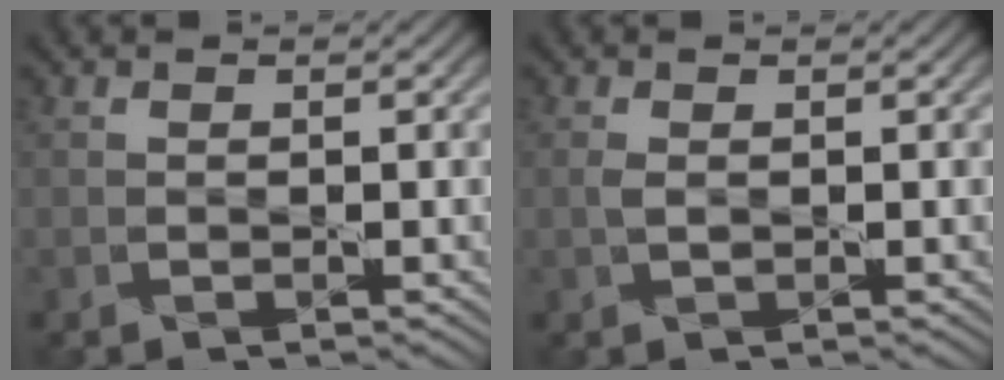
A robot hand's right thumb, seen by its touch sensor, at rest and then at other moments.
{"total": 1.0, "force": [0.1, 0.5, 0.9], "torque": [-0.025, 0.000, 0.001]}